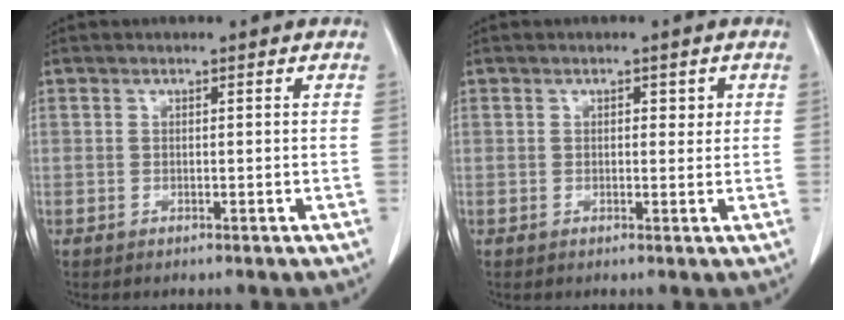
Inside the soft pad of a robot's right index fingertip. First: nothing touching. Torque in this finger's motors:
{"motor_torque": [-0.08, -0.02, 0.02, -0.01]}